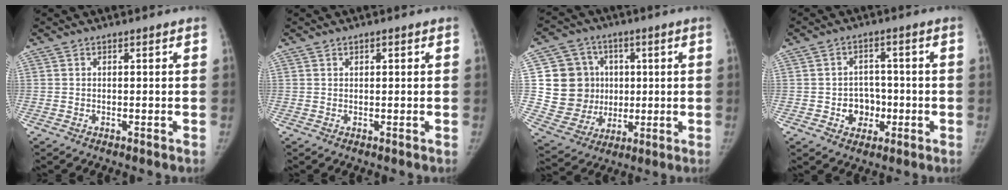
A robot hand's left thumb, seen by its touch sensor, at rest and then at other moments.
{"total": 0.8, "force": [0.3, 0.5, 0.4], "torque": [-0.002, 0.000, 0.004]}
{"total": 15.1, "force": [2.1, 13.8, 5.5], "torque": [-0.061, 0.008, 0.057]}
{"total": 6.2, "force": [-1.6, 5.3, 2.7], "torque": [-0.007, 0.017, -0.024]}